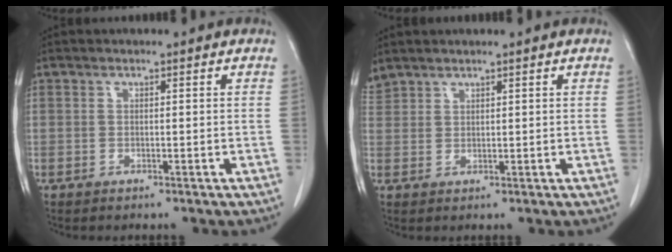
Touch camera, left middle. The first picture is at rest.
{"total": 2.3, "force": [2.3, 0.4, 0.2], "torque": [-0.013, 0.020, 0.051]}